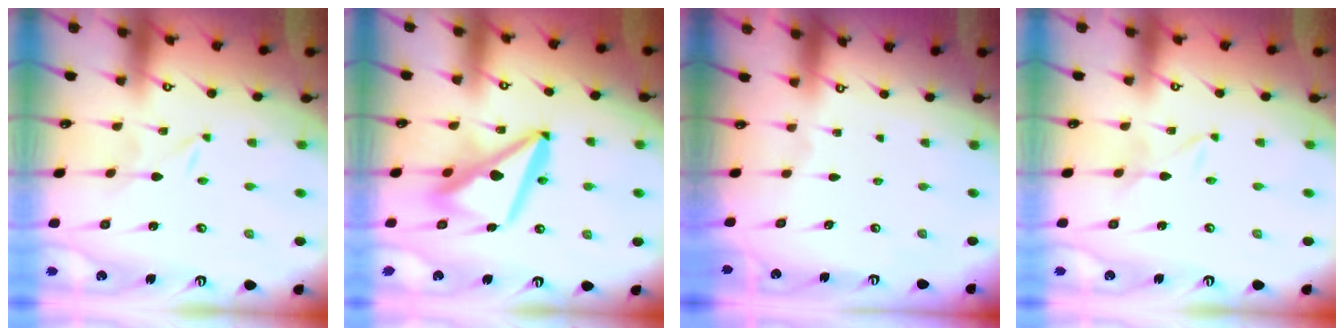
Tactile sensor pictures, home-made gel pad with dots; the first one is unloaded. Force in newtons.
{"total": 13.9, "press": 13.8, "slide": 1.9}
{"total": 0.0}
{"total": 1.8, "press": 1.7, "slide": 0.3}